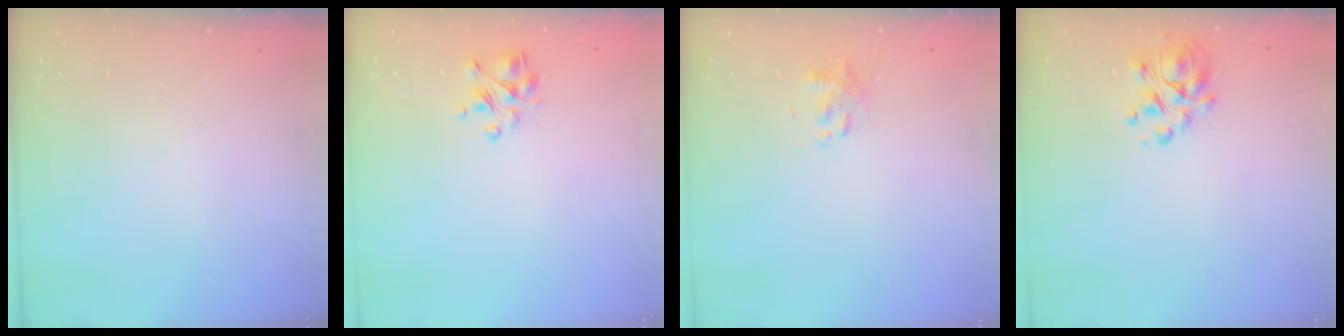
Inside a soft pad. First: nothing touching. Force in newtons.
{"total": 4.1, "press": 3.7, "slide": 1.7}
{"total": 1.4, "press": 1.3, "slide": 0.5}
{"total": 7.1, "press": 6.7, "slide": 2.3}